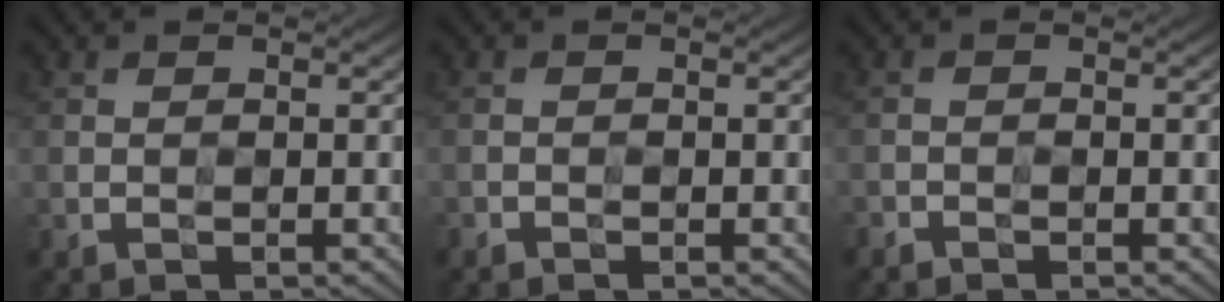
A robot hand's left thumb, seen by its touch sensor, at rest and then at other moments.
{"total": 0.6, "force": [-0.5, 0.0, -0.3], "torque": [0.005, 0.000, -0.011]}
{"total": 0.9, "force": [-0.9, 0.0, -0.3], "torque": [0.007, -0.001, -0.019]}